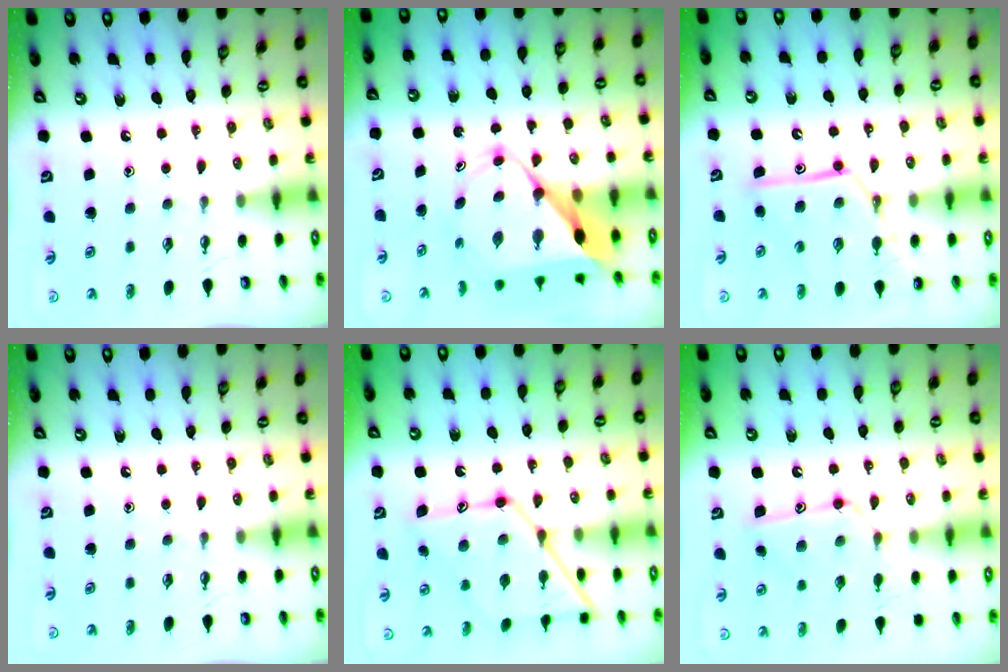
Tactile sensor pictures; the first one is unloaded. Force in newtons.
{"total": 12.1, "press": 12.1, "slide": 1.1}
{"total": 15.8, "press": 15.7, "slide": 1.2}
{"total": 0.0}
{"total": 15.6, "press": 15.5, "slide": 1.3}
{"total": 11.9, "press": 11.9, "slide": 0.9}